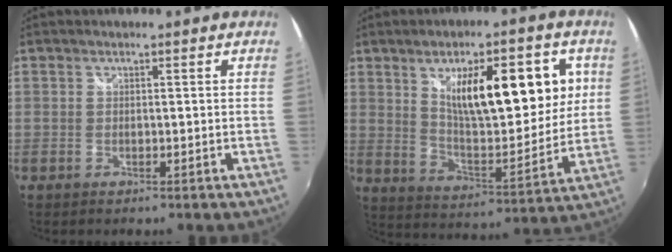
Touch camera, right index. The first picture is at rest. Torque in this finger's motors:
{"motor_torque": [1.24, 0.90, 0.90, 0.21]}